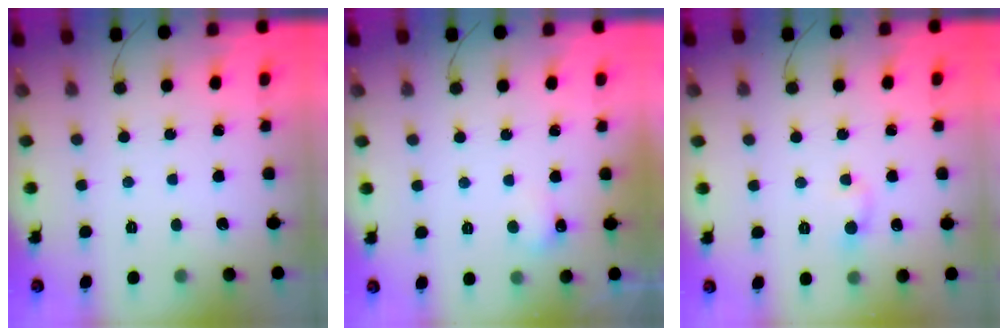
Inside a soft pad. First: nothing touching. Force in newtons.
{"total": 3.8, "press": 3.7, "slide": 1.1}
{"total": 3.8, "press": 3.6, "slide": 1.2}